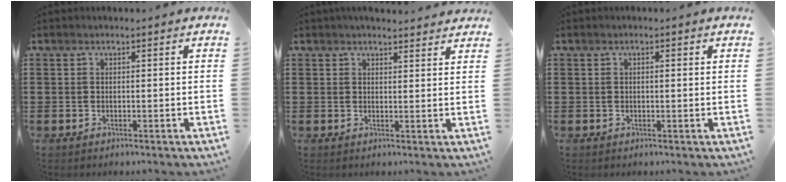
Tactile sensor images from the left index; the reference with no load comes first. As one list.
[{"total": 2.4, "force": [2.3, 0.6, 0.1], "torque": [-0.008, -0.004, 0.044]}, {"total": 0.9, "force": [0.2, 0.1, 0.9], "torque": [-0.018, 0.001, 0.005]}]